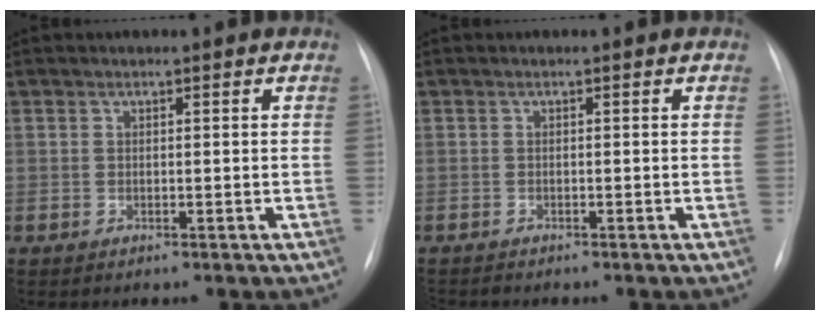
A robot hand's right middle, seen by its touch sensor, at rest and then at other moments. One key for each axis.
{"total": 0.9, "fx": -0.9, "fy": 0.1, "fz": 0.0, "tx": -0.001, "ty": -0.003, "tz": -0.015}